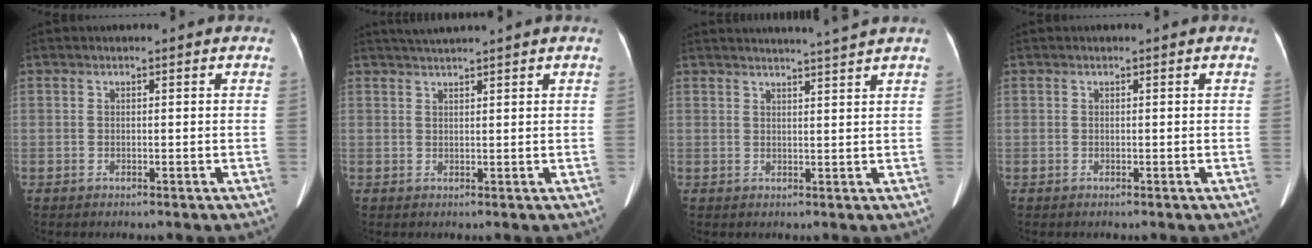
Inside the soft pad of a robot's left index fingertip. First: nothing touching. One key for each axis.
{"total": 3.5, "fx": 3.1, "fy": -0.9, "fz": 1.4, "tx": -0.018, "ty": 0.023, "tz": 0.057}
{"total": 6.0, "fx": 5.4, "fy": -1.7, "fz": 1.8, "tx": -0.024, "ty": -0.002, "tz": 0.068}
{"total": 0.0}